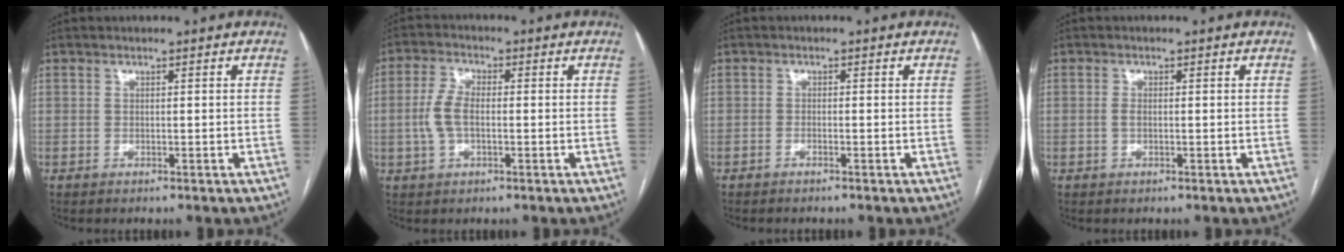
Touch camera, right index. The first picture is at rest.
{"total": 5.4, "force": [-0.5, 2.6, 4.7], "torque": [-0.112, 0.011, -0.011]}
{"total": 0.7, "force": [-0.6, -0.1, 0.4], "torque": [-0.010, 0.001, -0.012]}
{"total": 1.1, "force": [-0.1, 0.5, 1.0], "torque": [-0.021, 0.001, -0.003]}